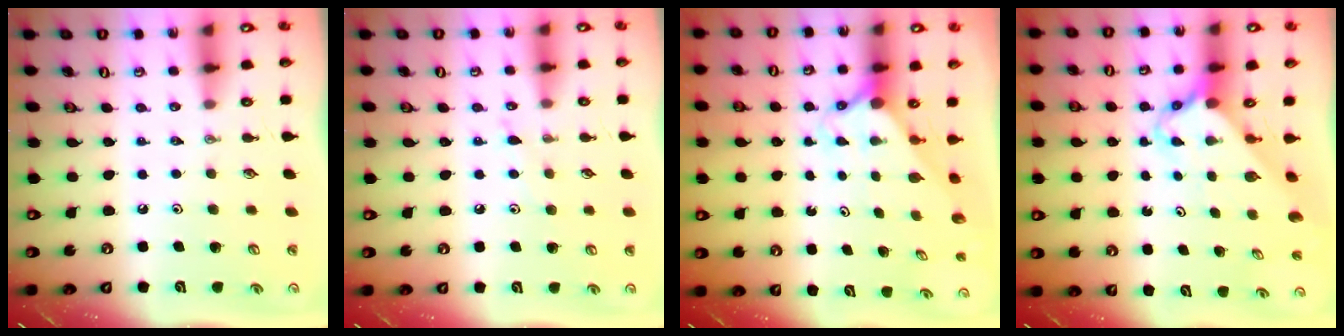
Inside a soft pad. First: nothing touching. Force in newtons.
{"total": 4.0, "press": 4.0, "slide": 0.6}
{"total": 2.1, "press": 2.1, "slide": 0.2}
{"total": 2.6, "press": 2.6, "slide": 0.2}